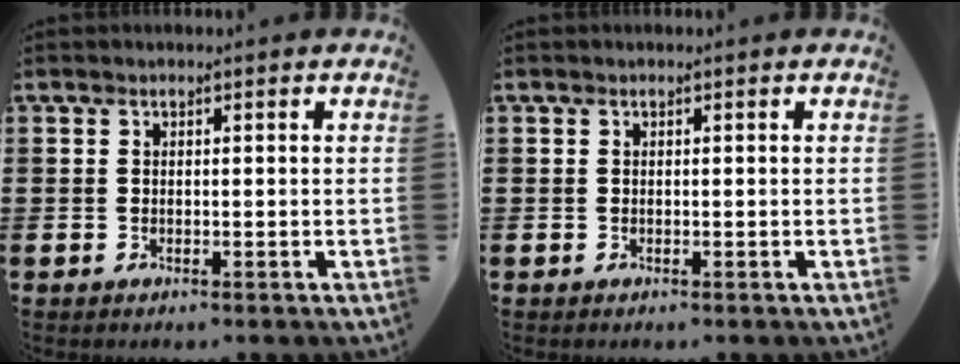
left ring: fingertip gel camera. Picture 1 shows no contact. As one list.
[{"total": 0.0}]